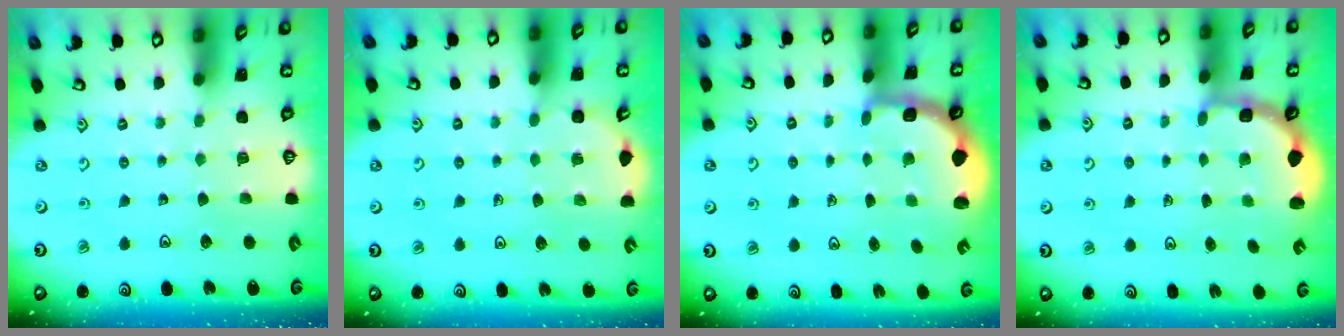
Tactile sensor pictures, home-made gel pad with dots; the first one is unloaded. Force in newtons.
{"total": 2.7, "press": 2.6, "slide": 0.8}
{"total": 2.1, "press": 2.0, "slide": 0.6}
{"total": 2.7, "press": 2.3, "slide": 1.4}